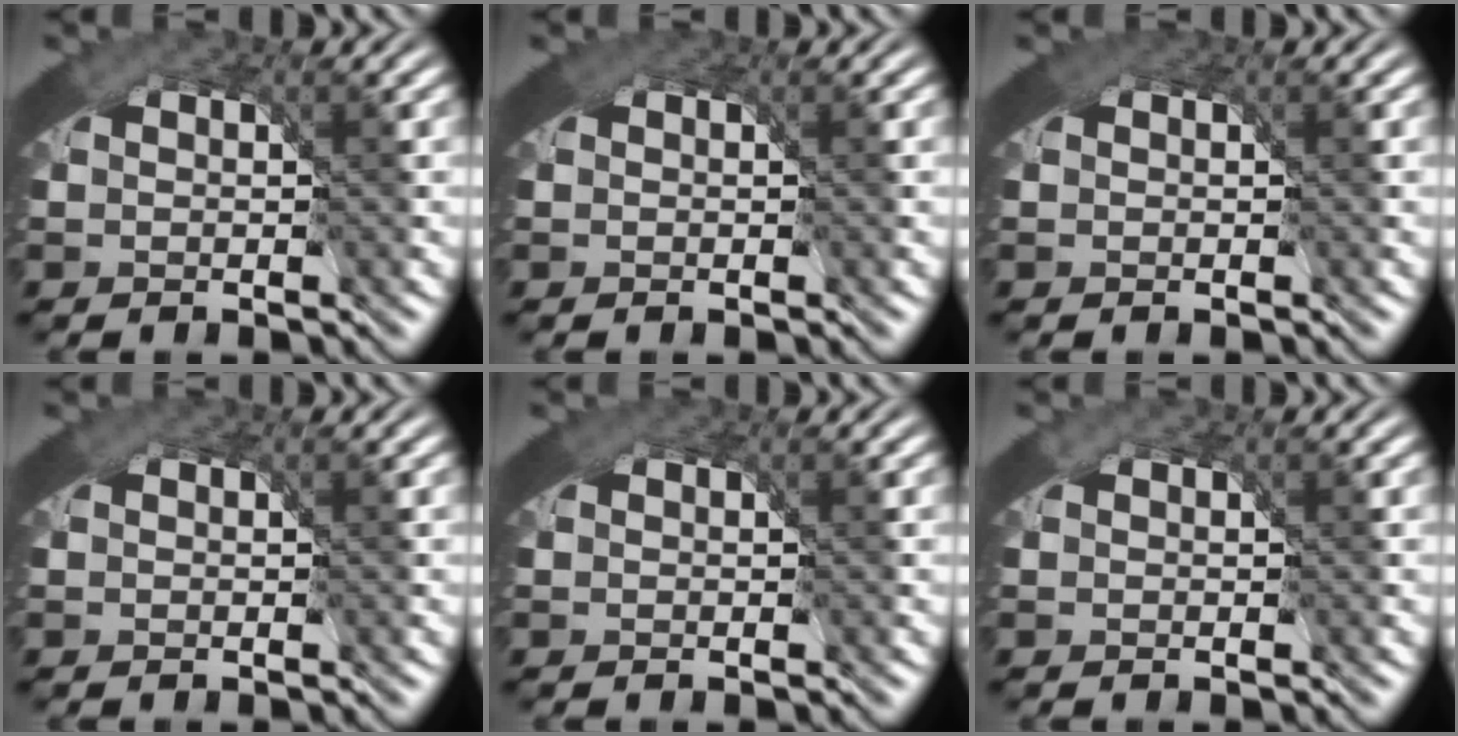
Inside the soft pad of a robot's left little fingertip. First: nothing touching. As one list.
[{"total": 0.0}, {"total": 0.0}, {"total": 0.0}, {"total": 0.0}, {"total": 0.0}]